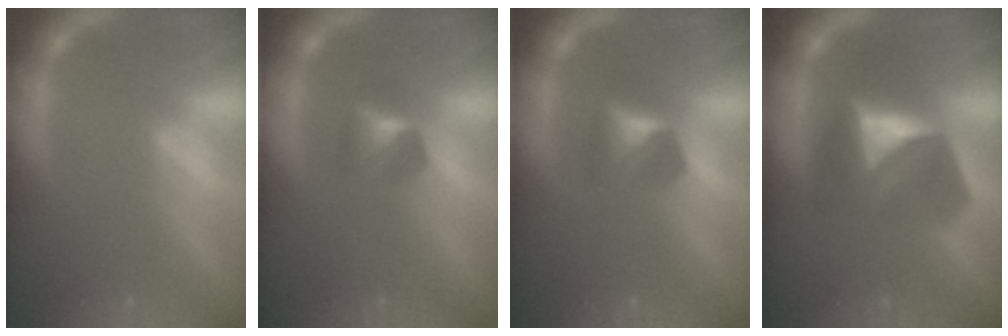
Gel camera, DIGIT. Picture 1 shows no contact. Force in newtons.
{"total": 2.4}
{"total": 2.9}
{"total": 6.9}